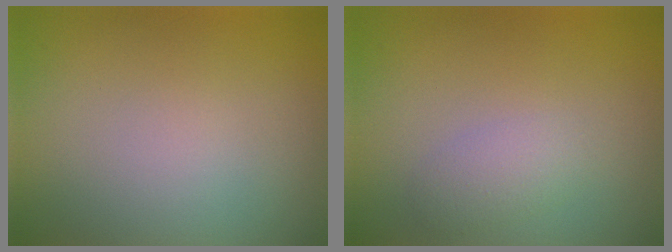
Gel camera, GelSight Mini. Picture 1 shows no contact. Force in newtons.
{"total": 1.7, "press": 1.7, "slide": 0.0}